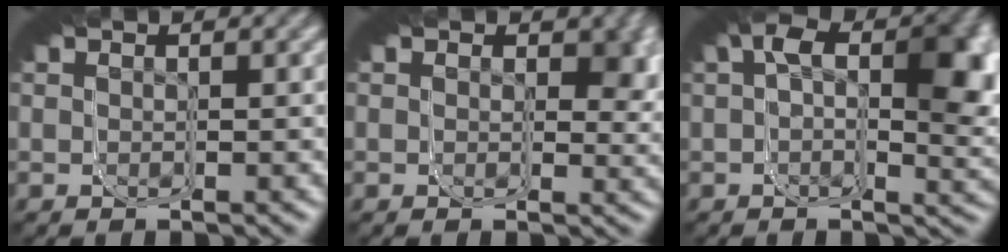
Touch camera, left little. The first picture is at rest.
{"total": 3.9, "force": [0.7, 2.8, 2.6], "torque": [-0.031, -0.011, 0.014]}
{"total": 6.0, "force": [-0.4, 2.9, 5.2], "torque": [-0.056, 0.005, -0.008]}